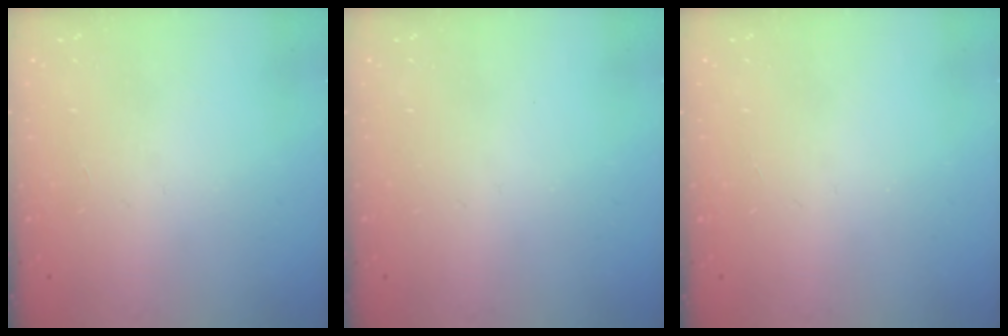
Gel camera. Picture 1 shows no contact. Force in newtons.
{"total": 0.0}
{"total": 0.0}